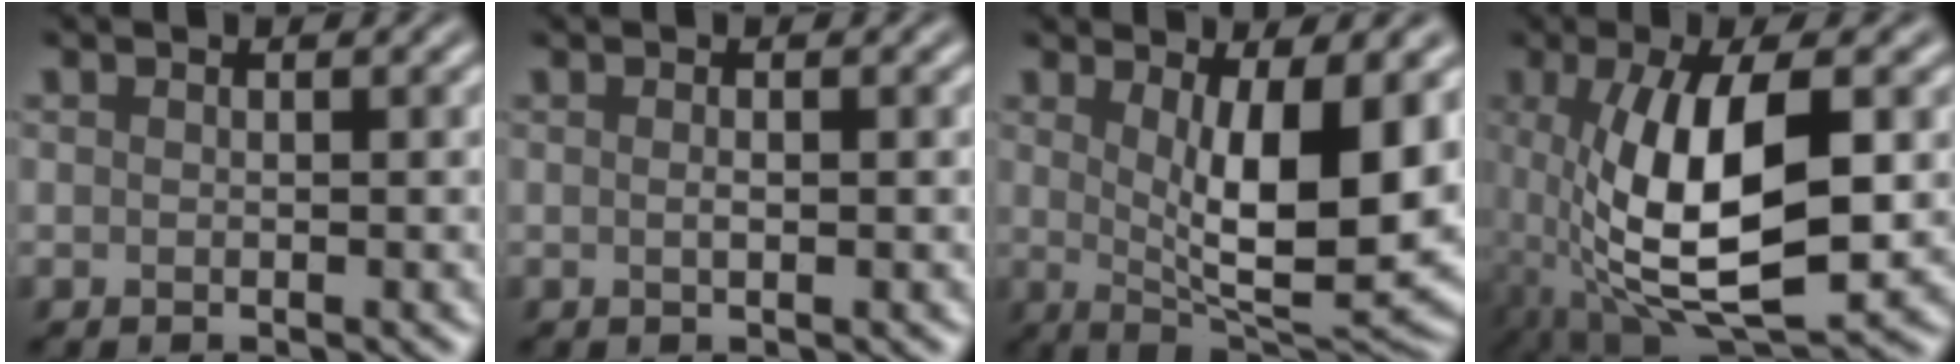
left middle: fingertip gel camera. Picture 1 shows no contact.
{"total": 1.1, "force": [0.3, 0.4, 1.0], "torque": [-0.006, -0.003, -0.003]}
{"total": 10.1, "force": [1.5, 3.0, 9.5], "torque": [-0.143, -0.013, 0.037]}
{"total": 11.0, "force": [-0.2, 4.1, 10.2], "torque": [-0.180, 0.002, 0.003]}